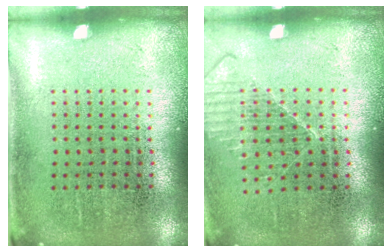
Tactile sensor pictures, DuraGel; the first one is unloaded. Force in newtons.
{"total": 1.2, "press": 1.2, "slide": 0.1}